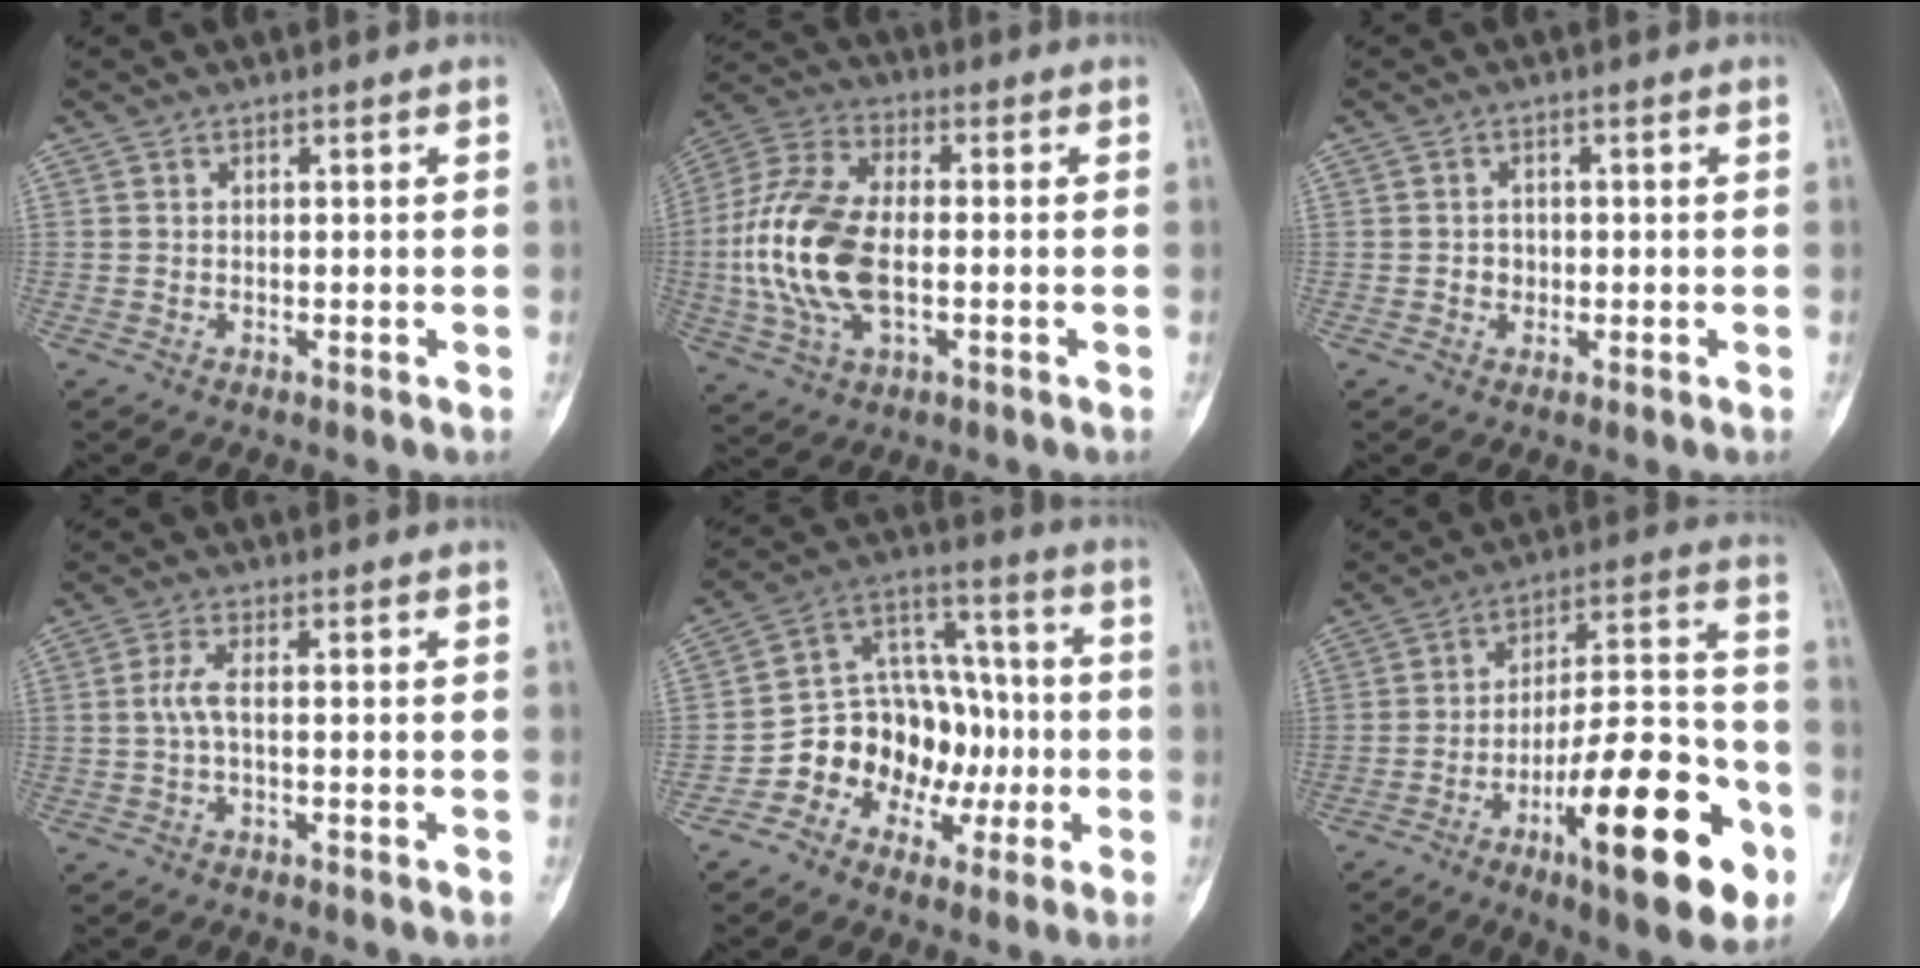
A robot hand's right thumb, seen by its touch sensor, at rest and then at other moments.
{"total": 17.6, "force": [-1.8, 9.6, 14.6], "torque": [-0.314, 0.015, -0.032]}
{"total": 3.1, "force": [-0.6, 2.8, 1.2], "torque": [0.002, 0.010, -0.014]}
{"total": 2.9, "force": [-0.3, 0.7, 2.8], "torque": [-0.066, 0.005, -0.009]}
{"total": 14.9, "force": [-4.4, 12.1, 7.5], "torque": [-0.068, 0.075, -0.075]}
{"total": 24.3, "force": [-10.6, 6.8, 20.8], "torque": [-0.295, 0.056, -0.159]}